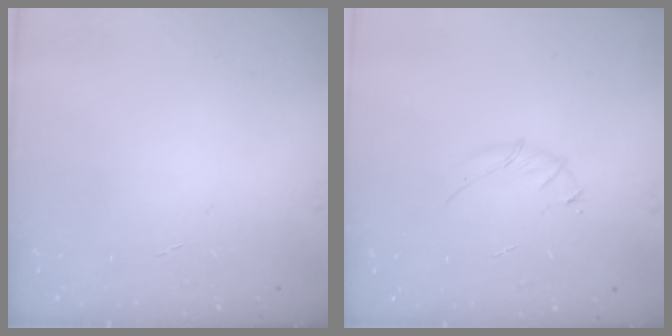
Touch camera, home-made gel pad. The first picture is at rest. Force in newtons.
{"total": 3.2, "press": 3.1, "slide": 0.9}